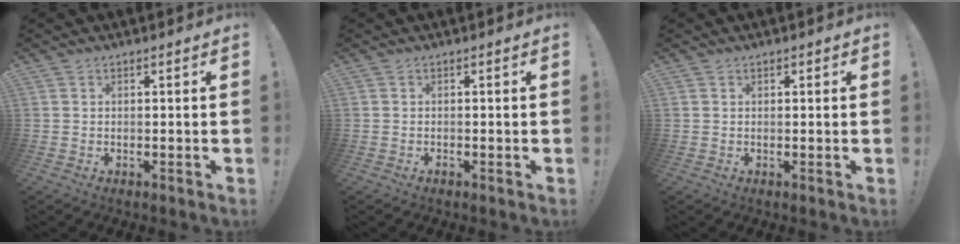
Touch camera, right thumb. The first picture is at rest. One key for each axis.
{"total": 0.9, "fx": -0.9, "fy": 0.1, "fz": 0.1, "tx": -0.009, "ty": 0.002, "tz": -0.014}
{"total": 0.5, "fx": 0.5, "fy": 0.3, "fz": 0.0, "tx": 0.002, "ty": -0.003, "tz": 0.008}